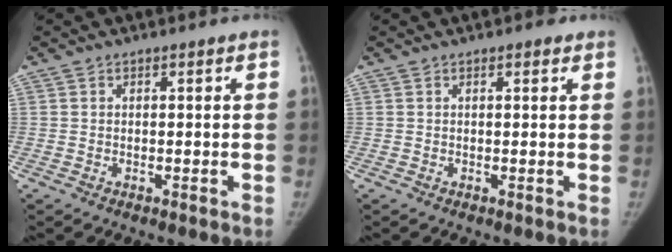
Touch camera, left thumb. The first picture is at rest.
{"total": 1.3, "force": [0.7, 0.7, 0.8], "torque": [-0.003, 0.000, 0.004]}